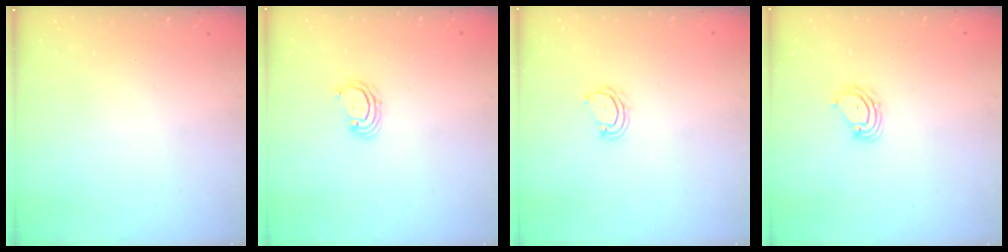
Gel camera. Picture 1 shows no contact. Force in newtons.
{"total": 3.2, "press": 3.2, "slide": 0.3}
{"total": 4.4, "press": 4.3, "slide": 0.3}
{"total": 4.7, "press": 4.7, "slide": 0.6}